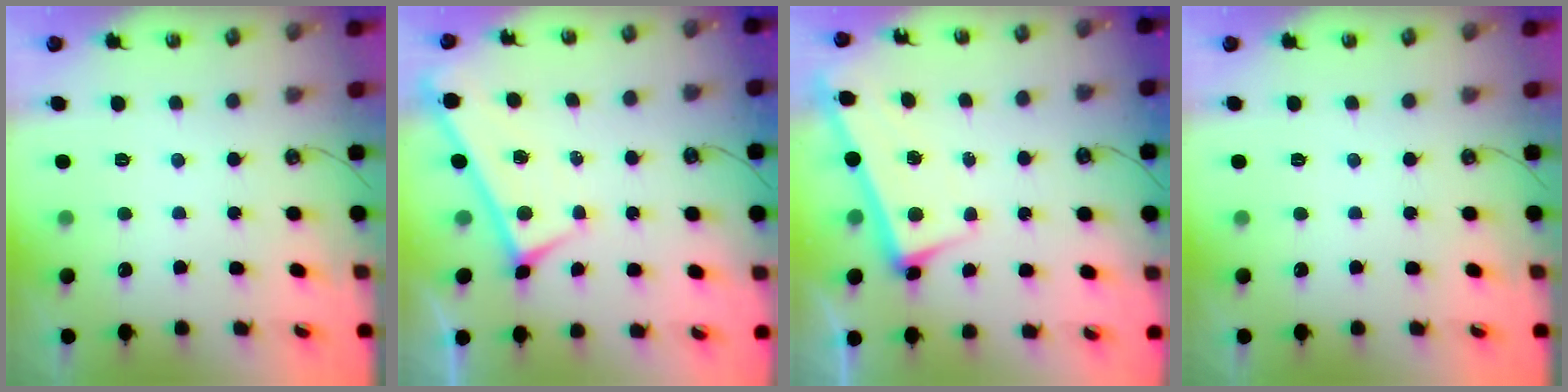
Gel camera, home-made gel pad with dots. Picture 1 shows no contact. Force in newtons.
{"total": 0.0}
{"total": 2.8, "press": 2.7, "slide": 0.7}
{"total": 0.0}